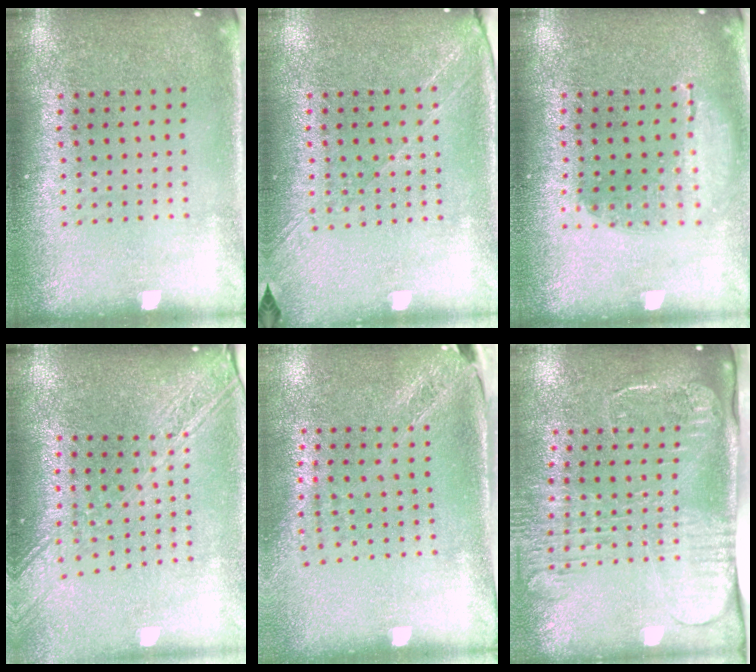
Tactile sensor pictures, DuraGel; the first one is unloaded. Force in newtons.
{"total": 1.3, "press": 1.2, "slide": 0.5}
{"total": 1.2, "press": 1.2, "slide": 0.3}
{"total": 2.5, "press": 2.0, "slide": 1.4}
{"total": 1.8, "press": 1.5, "slide": 1.1}
{"total": 2.6, "press": 2.1, "slide": 1.7}